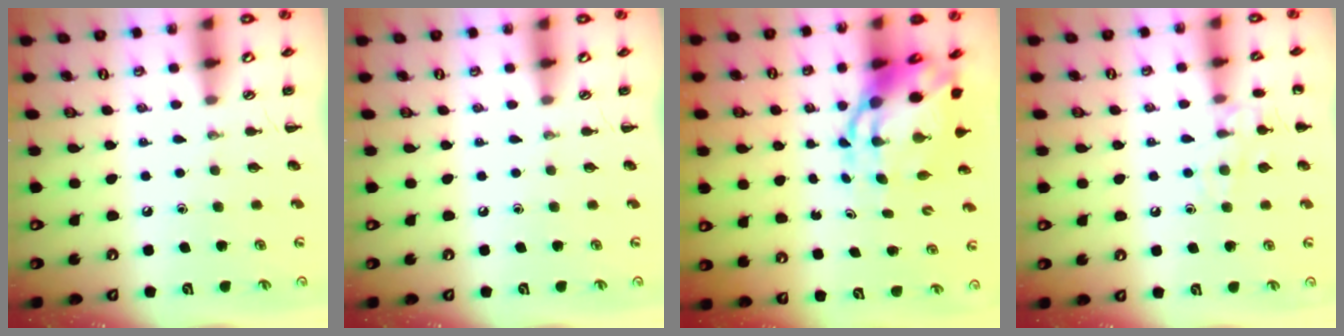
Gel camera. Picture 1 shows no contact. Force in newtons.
{"total": 0.0}
{"total": 9.1, "press": 8.7, "slide": 2.7}
{"total": 9.7, "press": 9.7, "slide": 1.3}